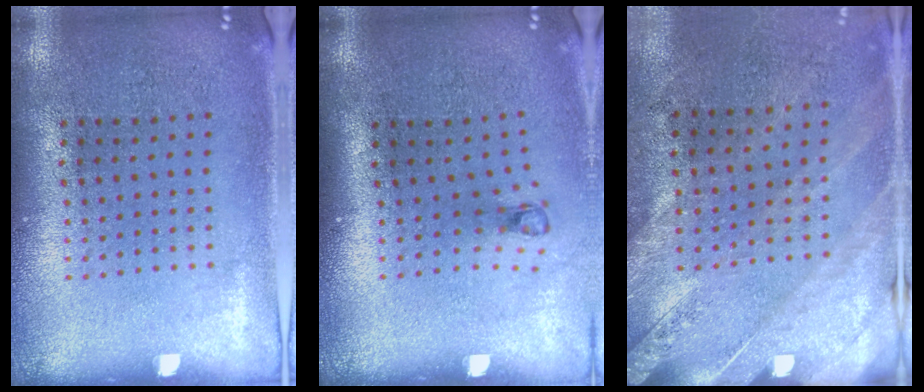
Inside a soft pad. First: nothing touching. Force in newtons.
{"total": 0.7, "press": 0.3, "slide": 0.6}
{"total": 2.4, "press": 2.0, "slide": 1.3}